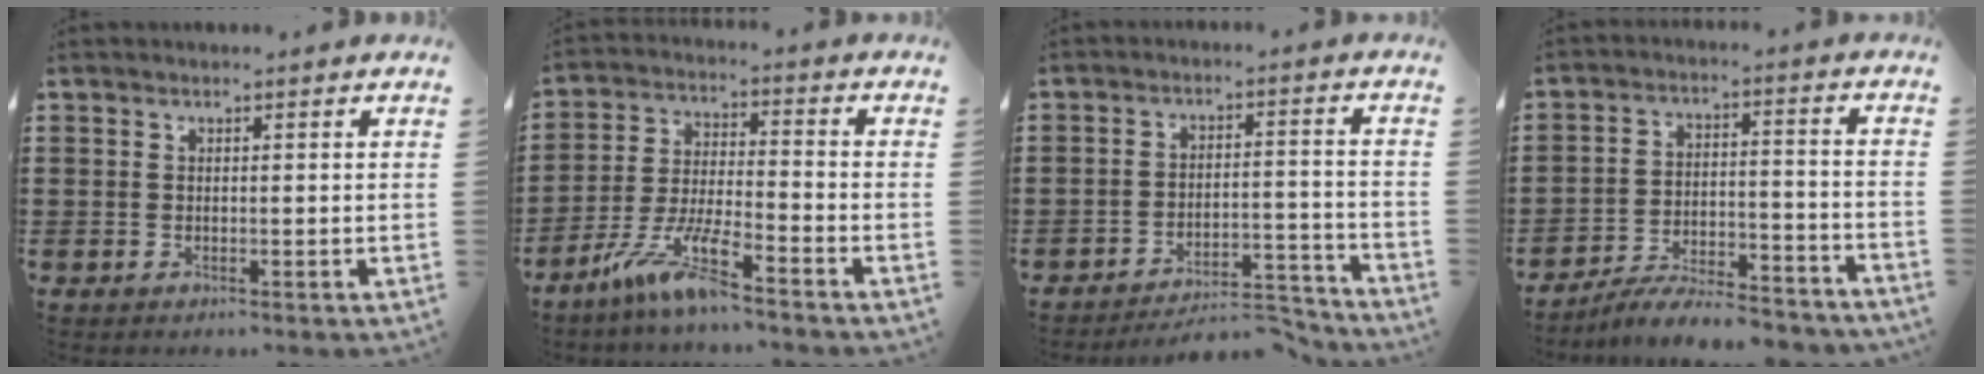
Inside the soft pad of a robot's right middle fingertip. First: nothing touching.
{"total": 8.8, "force": [-6.7, 0.7, 5.7], "torque": [-0.130, -0.011, -0.132]}
{"total": 5.4, "force": [-5.0, 0.6, 1.9], "torque": [-0.034, 0.005, -0.098]}
{"total": 6.3, "force": [-6.0, 0.4, 2.1], "torque": [-0.032, 0.007, -0.113]}